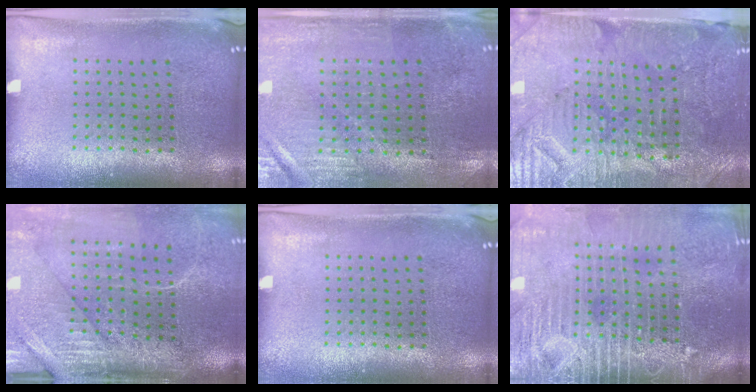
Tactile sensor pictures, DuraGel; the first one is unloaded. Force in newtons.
{"total": 0.6, "press": 0.5, "slide": 0.3}
{"total": 3.6, "press": 3.4, "slide": 1.2}
{"total": 4.2, "press": 3.6, "slide": 2.2}
{"total": 0.0}
{"total": 4.4, "press": 3.7, "slide": 2.3}